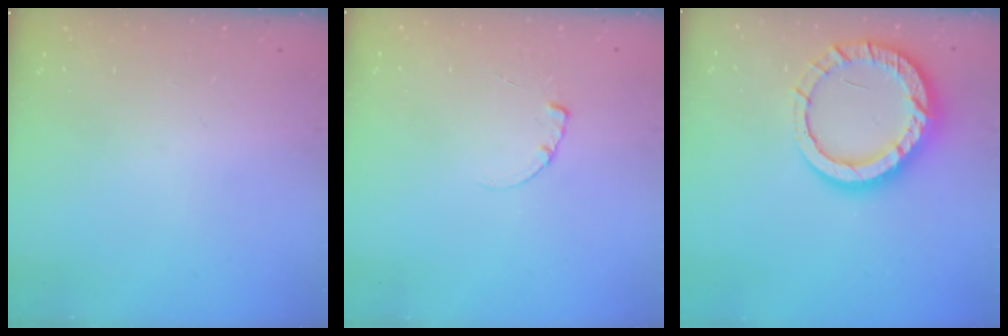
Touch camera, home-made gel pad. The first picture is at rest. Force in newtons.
{"total": 0.6, "press": 0.6, "slide": 0.1}
{"total": 15.1, "press": 15.0, "slide": 1.1}